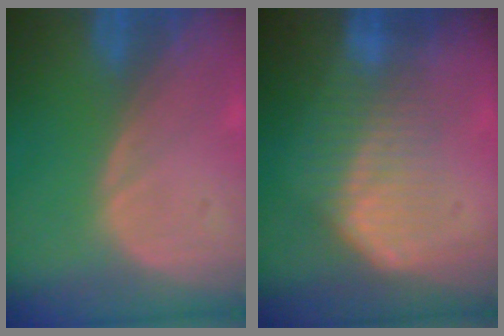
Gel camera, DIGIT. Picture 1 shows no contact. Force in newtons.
{"total": 6.8, "press": 6.1, "slide": 3.1}